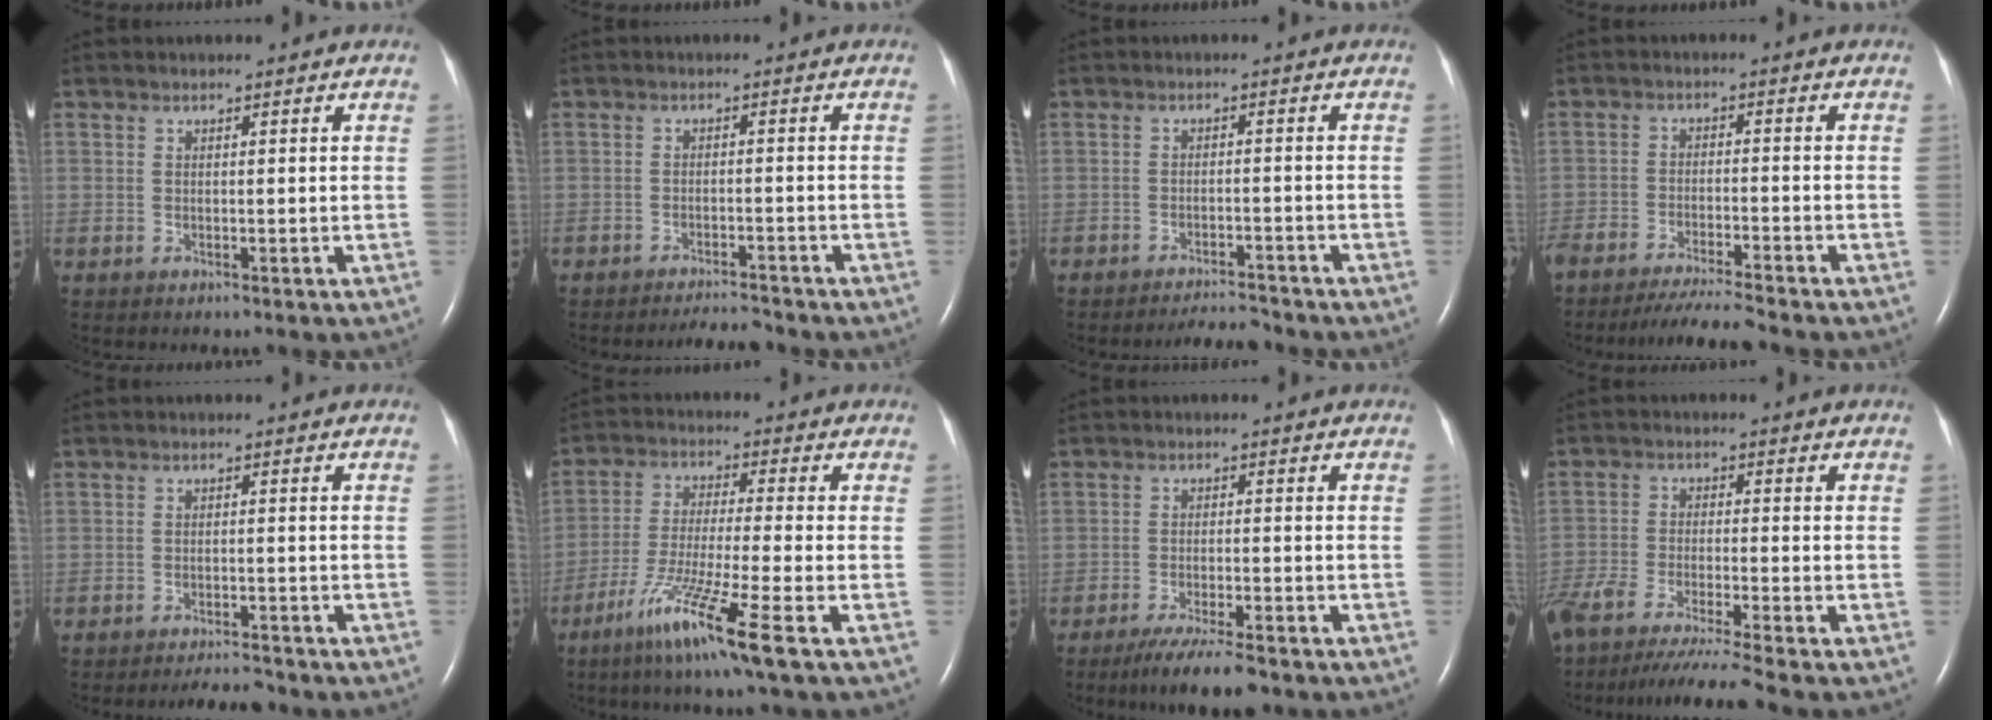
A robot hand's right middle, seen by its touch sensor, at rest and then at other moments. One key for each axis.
{"total": 4.0, "fx": -3.9, "fy": 0.2, "fz": 0.5, "tx": -0.010, "ty": -0.013, "tz": -0.064}
{"total": 4.4, "fx": -4.3, "fy": 0.2, "fz": 0.4, "tx": -0.007, "ty": -0.010, "tz": -0.071}
{"total": 8.3, "fx": -7.7, "fy": -0.5, "fz": 3.1, "tx": -0.044, "ty": -0.019, "tz": -0.130}
{"total": 4.2, "fx": -4.1, "fy": 0.4, "fz": 0.8, "tx": -0.015, "ty": -0.010, "tz": -0.064}
{"total": 12.1, "fx": -6.6, "fy": -1.2, "fz": 10.0, "tx": -0.198, "ty": -0.038, "tz": -0.124}
{"total": 7.7, "fx": -6.0, "fy": 0.5, "fz": 4.7, "tx": -0.076, "ty": -0.019, "tz": -0.100}
{"total": 12.7, "fx": -11.1, "fy": -1.9, "fz": 5.8, "tx": -0.081, "ty": -0.038, "tz": -0.185}